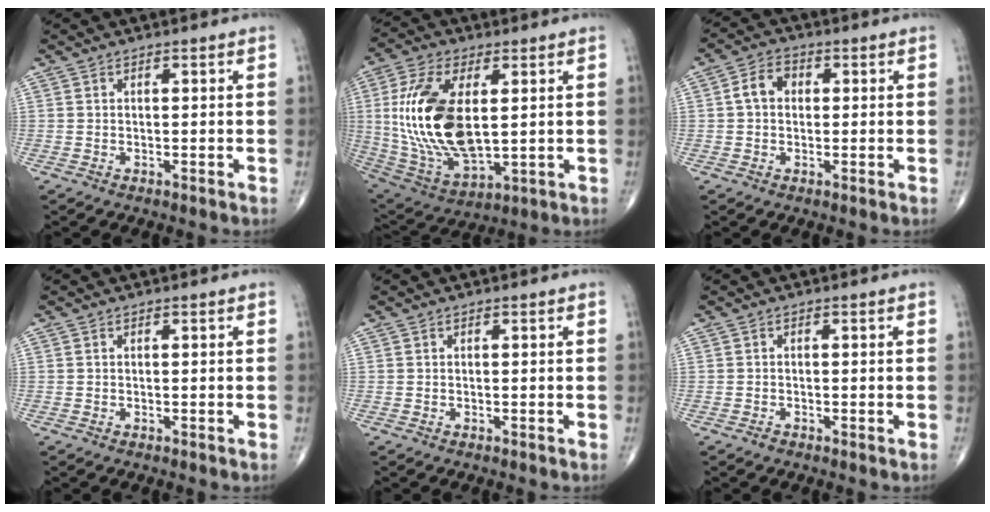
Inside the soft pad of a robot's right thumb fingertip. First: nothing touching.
{"total": 20.6, "force": [2.3, 10.2, 17.7], "torque": [-0.359, -0.018, 0.054]}
{"total": 4.7, "force": [0.4, 3.6, 3.1], "torque": [-0.049, 0.016, 0.000]}
{"total": 0.0}
{"total": 0.0}
{"total": 0.7, "force": [-0.4, 0.3, 0.5], "torque": [-0.007, -0.001, -0.010]}